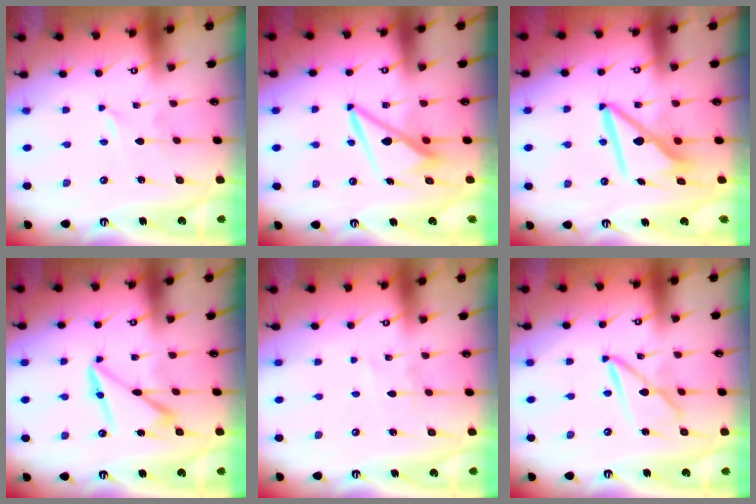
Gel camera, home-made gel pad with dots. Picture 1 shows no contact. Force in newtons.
{"total": 7.2, "press": 7.2, "slide": 0.5}
{"total": 9.7, "press": 9.7, "slide": 0.9}
{"total": 10.2, "press": 10.1, "slide": 1.0}
{"total": 2.8, "press": 2.8, "slide": 0.4}
{"total": 8.1, "press": 8.1, "slide": 0.6}